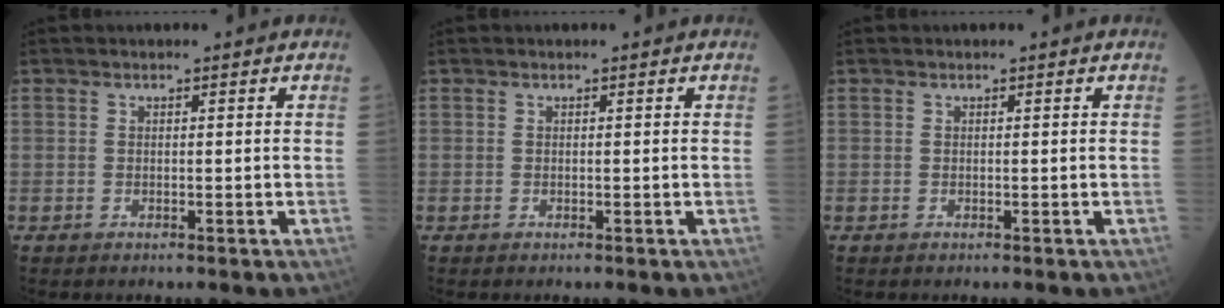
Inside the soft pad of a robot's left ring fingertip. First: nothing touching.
{"total": 0.0}
{"total": 0.0}